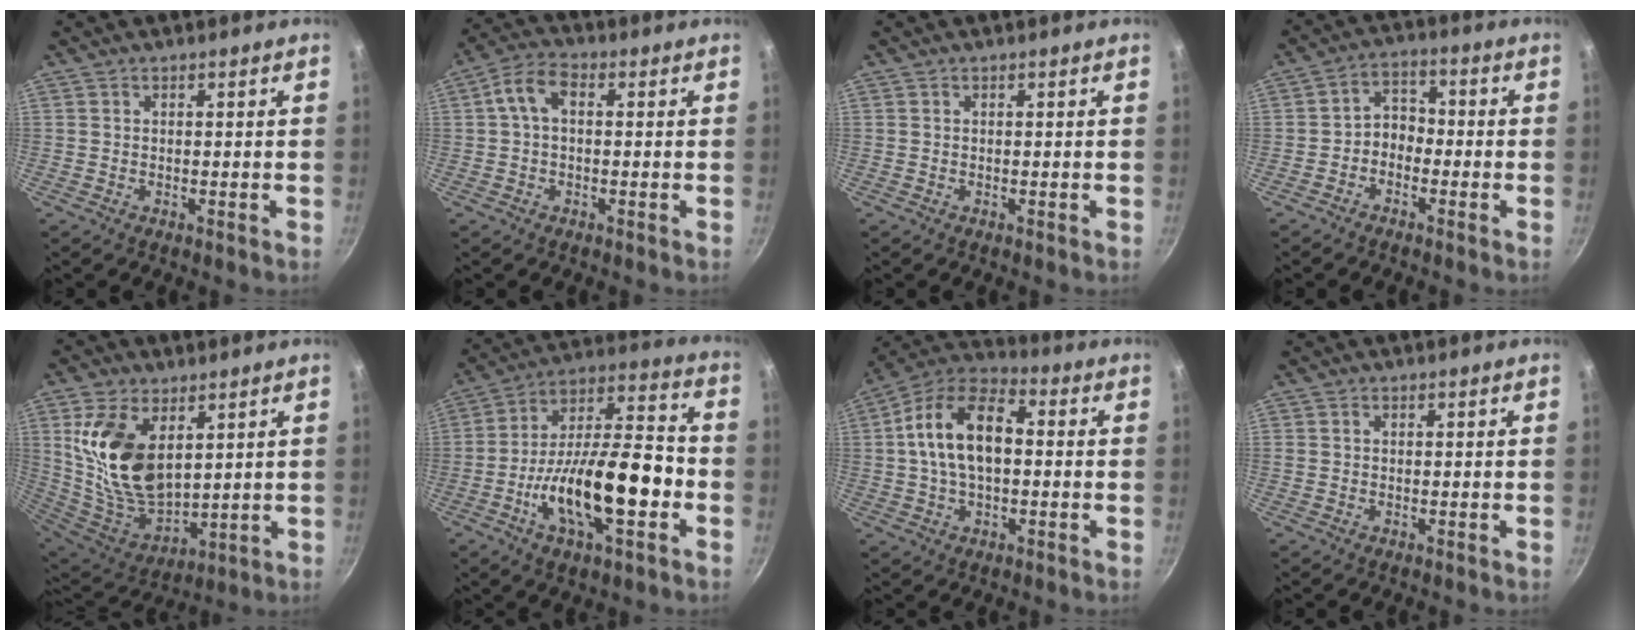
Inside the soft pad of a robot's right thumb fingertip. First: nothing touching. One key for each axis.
{"total": 6.1, "fx": 0.7, "fy": 3.8, "fz": 4.8, "tx": -0.096, "ty": 0.024, "tz": 0.005}
{"total": 0.0}
{"total": 4.8, "fx": -1.8, "fy": 3.6, "fz": 2.6, "tx": -0.022, "ty": 0.034, "tz": -0.041}
{"total": 18.4, "fx": 5.6, "fy": 10.9, "fz": 13.7, "tx": -0.247, "ty": -0.048, "tz": 0.124}
{"total": 20.9, "fx": -5.9, "fy": 8.5, "fz": 18.2, "tx": -0.290, "ty": 0.048, "tz": -0.105}
{"total": 14.9, "fx": 1.1, "fy": 8.7, "fz": 12.1, "tx": -0.198, "ty": 0.035, "tz": 0.003}
{"total": 0.6, "fx": 0.1, "fy": 0.5, "fz": 0.3, "tx": -0.004, "ty": 0.004, "tz": 0.002}